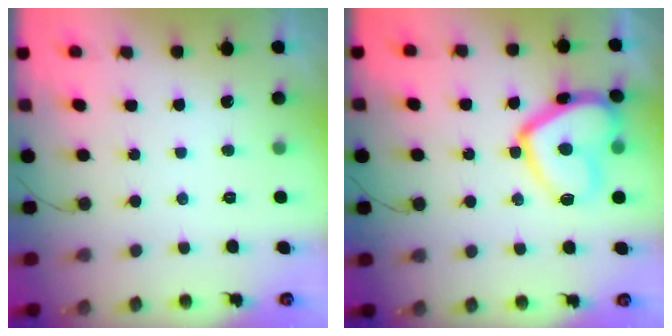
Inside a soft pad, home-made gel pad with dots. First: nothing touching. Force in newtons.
{"total": 14.6, "press": 14.5, "slide": 1.4}